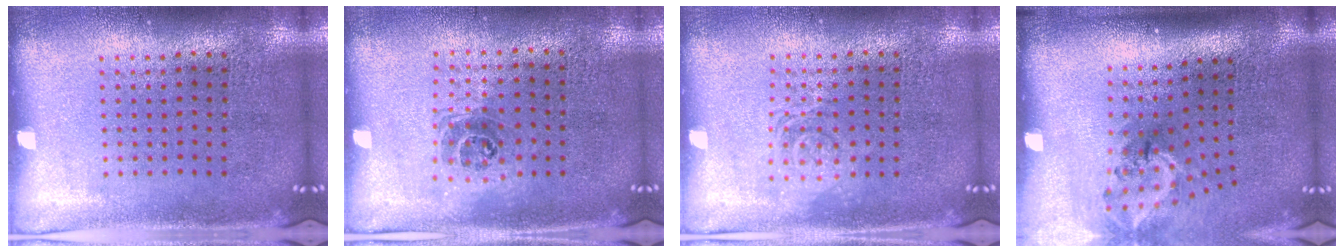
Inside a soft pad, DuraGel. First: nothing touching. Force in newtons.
{"total": 1.0, "press": 1.0, "slide": 0.3}
{"total": 1.9, "press": 1.9, "slide": 0.3}
{"total": 1.9, "press": 1.3, "slide": 1.5}